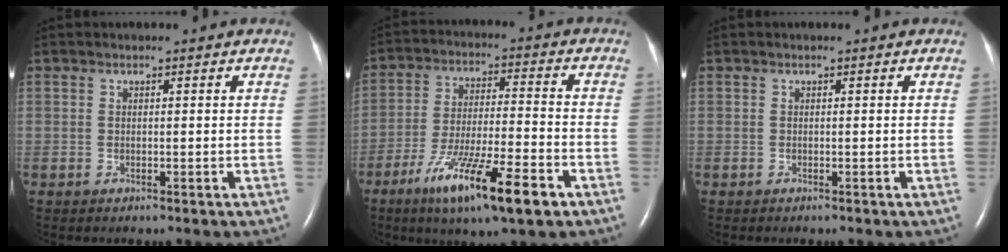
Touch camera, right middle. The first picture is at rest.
{"total": 14.9, "force": [-8.3, 1.6, 12.2], "torque": [-0.215, -0.027, -0.139]}
{"total": 0.0}